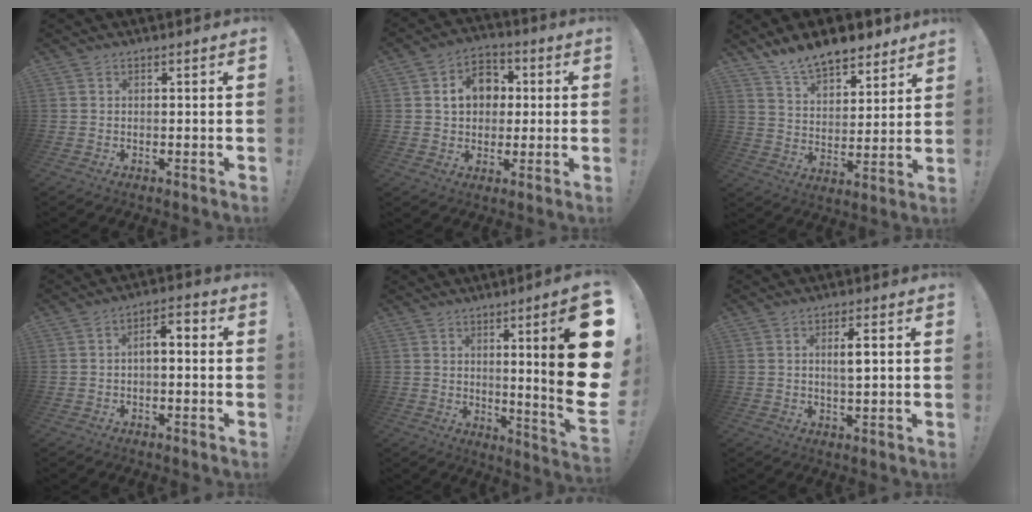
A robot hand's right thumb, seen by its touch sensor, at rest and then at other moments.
{"total": 11.1, "force": [3.0, 9.1, 5.7], "torque": [-0.086, 0.000, 0.058]}
{"total": 11.7, "force": [10.3, 4.2, 3.8], "torque": [-0.079, -0.076, 0.191]}
{"total": 4.7, "force": [-1.1, 2.1, 4.0], "torque": [-0.057, 0.008, -0.023]}
{"total": 20.6, "force": [4.0, 1.5, 20.2], "torque": [-0.292, -0.041, 0.055]}
{"total": 3.8, "force": [0.9, 0.8, 3.6], "torque": [-0.055, -0.004, 0.010]}